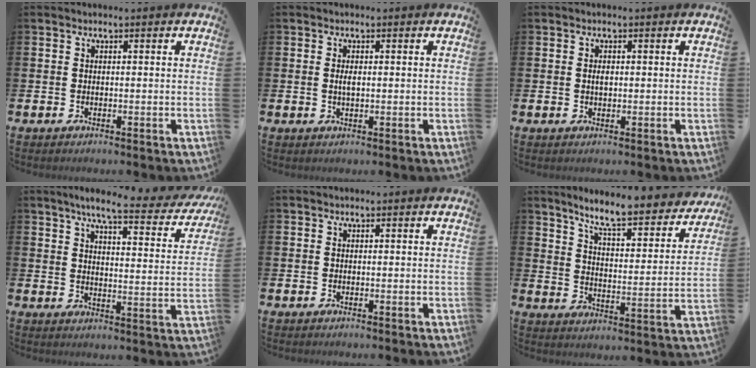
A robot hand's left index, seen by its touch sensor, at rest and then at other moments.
{"total": 1.3, "force": [0.1, 0.5, 1.2], "torque": [-0.022, 0.003, -0.001]}
{"total": 1.0, "force": [0.1, 0.5, 0.9], "torque": [-0.015, 0.003, -0.001]}
{"total": 6.6, "force": [5.5, 0.8, 3.5], "torque": [-0.076, -0.030, 0.087]}
{"total": 0.0}
{"total": 8.1, "force": [7.4, 0.9, 3.2], "torque": [-0.080, -0.056, 0.124]}